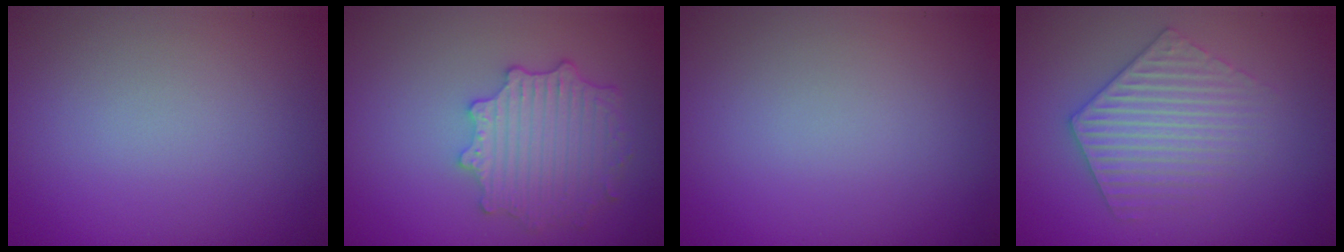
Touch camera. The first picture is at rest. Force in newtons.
{"total": 4.7, "press": 3.9, "slide": 2.7}
{"total": 0.0}
{"total": 4.0, "press": 4.0, "slide": 0.5}